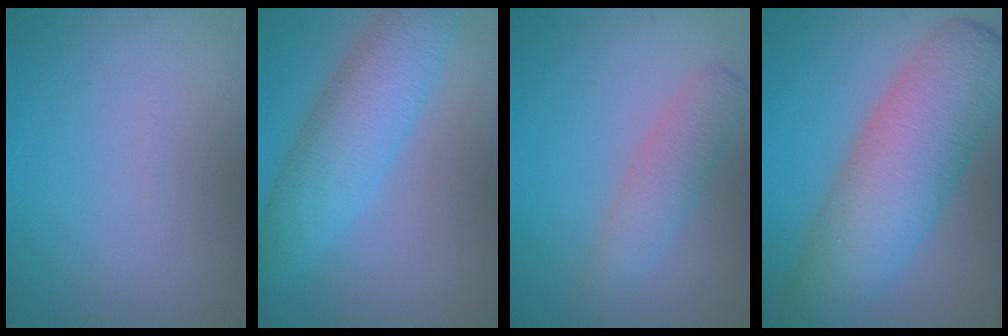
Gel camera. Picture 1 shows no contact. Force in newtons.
{"total": 6.2, "press": 6.2, "slide": 0.1}
{"total": 2.8, "press": 2.8, "slide": 0.1}
{"total": 9.8, "press": 9.8, "slide": 0.1}